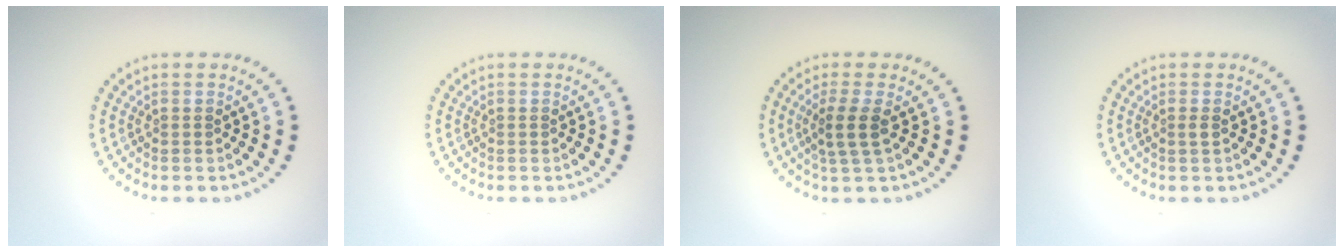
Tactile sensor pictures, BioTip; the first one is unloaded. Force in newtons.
{"total": 0.0}
{"total": 2.5, "press": 2.0, "slide": 1.4}
{"total": 0.6, "press": 0.4, "slide": 0.4}